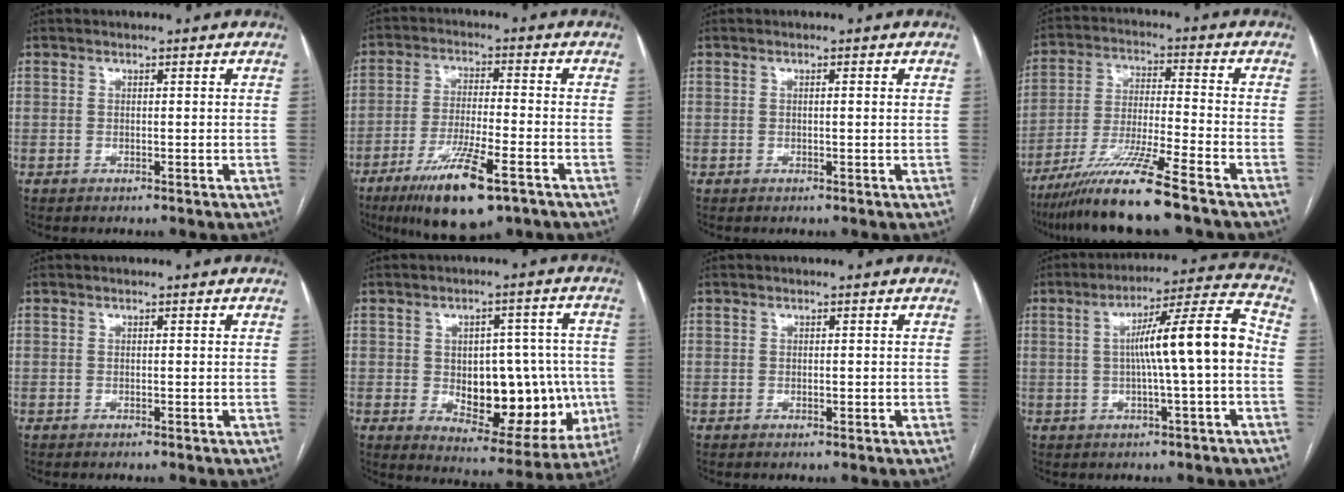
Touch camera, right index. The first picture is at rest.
{"total": 12.8, "force": [-7.3, 2.1, 10.2], "torque": [-0.190, -0.027, -0.122]}
{"total": 2.5, "force": [1.5, 0.2, 2.1], "torque": [-0.031, -0.014, 0.015]}
{"total": 12.5, "force": [-9.4, -1.2, 8.1], "torque": [-0.152, -0.031, -0.169]}
{"total": 0.0}
{"total": 16.9, "force": [-2.2, 8.7, 14.3], "torque": [-0.186, 0.017, -0.004]}
{"total": 0.7, "force": [-0.2, 0.3, 0.6], "torque": [-0.010, -0.001, -0.001]}
{"total": 12.0, "force": [-0.5, -0.1, 12.0], "torque": [-0.186, 0.026, -0.012]}